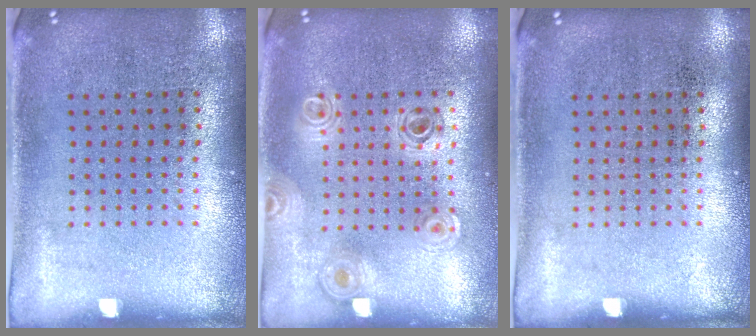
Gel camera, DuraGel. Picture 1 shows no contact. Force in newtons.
{"total": 0.9, "press": 0.9, "slide": 0.1}
{"total": 0.0}